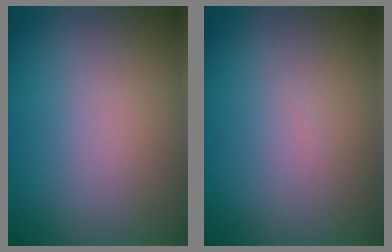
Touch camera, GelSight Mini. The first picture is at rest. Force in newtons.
{"total": 0.0}